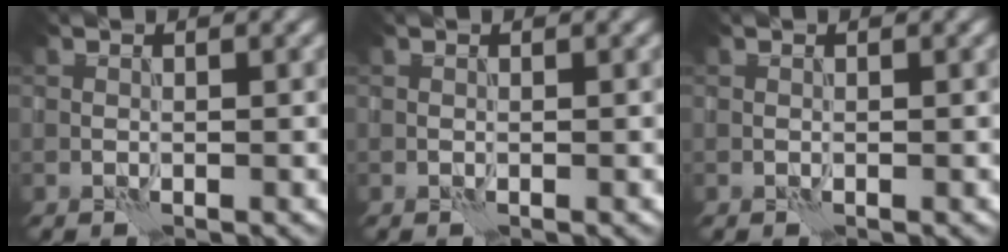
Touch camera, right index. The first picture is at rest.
{"total": 0.0}
{"total": 0.0}